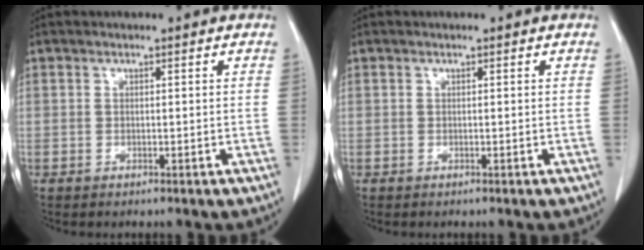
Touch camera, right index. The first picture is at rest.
{"total": 0.0}